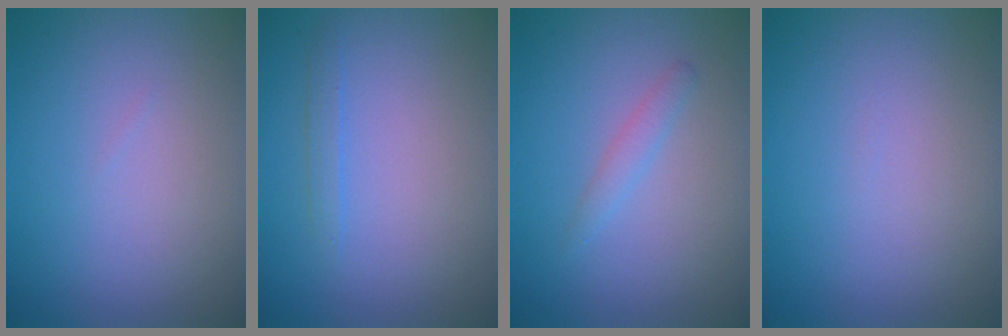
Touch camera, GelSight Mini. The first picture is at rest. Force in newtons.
{"total": 0.9, "press": 0.9, "slide": 0.1}
{"total": 1.2, "press": 1.2, "slide": 0.0}
{"total": 0.0}